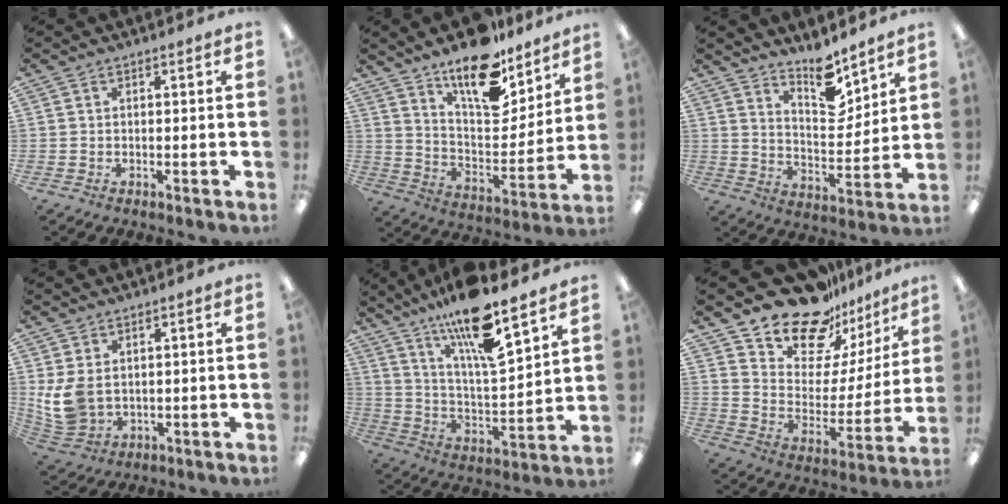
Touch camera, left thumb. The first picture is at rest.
{"total": 17.7, "force": [13.6, 7.0, 8.9], "torque": [-0.145, -0.093, 0.235]}
{"total": 11.2, "force": [9.2, 4.1, 4.9], "torque": [-0.059, -0.069, 0.162]}
{"total": 8.2, "force": [1.2, 5.9, 5.5], "torque": [-0.138, -0.003, 0.027]}
{"total": 17.0, "force": [13.4, 3.1, 10.0], "torque": [-0.182, -0.087, 0.223]}
{"total": 18.9, "force": [16.3, 8.0, 5.3], "torque": [-0.104, -0.129, 0.292]}